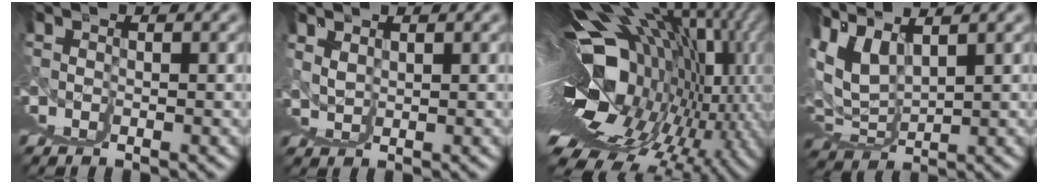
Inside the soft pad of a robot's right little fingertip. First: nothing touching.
{"total": 3.6, "force": [2.6, 2.2, 1.2], "torque": [-0.025, -0.010, 0.055]}
{"total": 25.0, "force": [6.0, 10.2, 22.0], "torque": [-0.246, 0.046, 0.093]}
{"total": 5.3, "force": [4.6, -2.1, 1.6], "torque": [-0.044, 0.002, 0.101]}